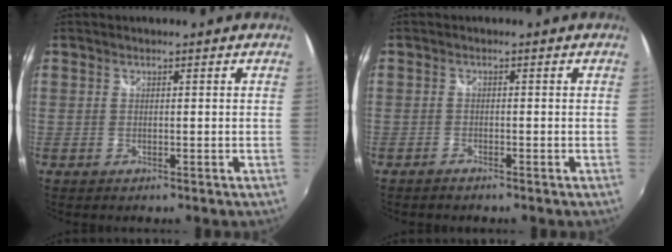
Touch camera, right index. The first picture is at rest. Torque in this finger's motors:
{"motor_torque": [0.00, -0.03, 0.08, 0.01]}